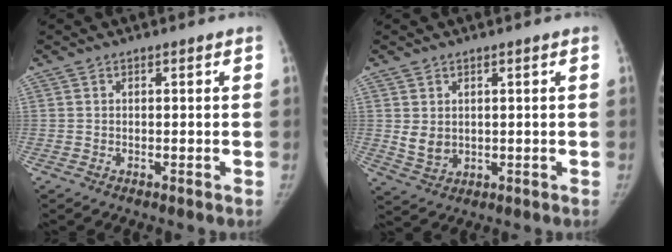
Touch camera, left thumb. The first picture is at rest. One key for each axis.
{"total": 3.8, "fx": 0.8, "fy": 2.9, "fz": 2.3, "tx": -0.029, "ty": -0.014, "tz": 0.027}